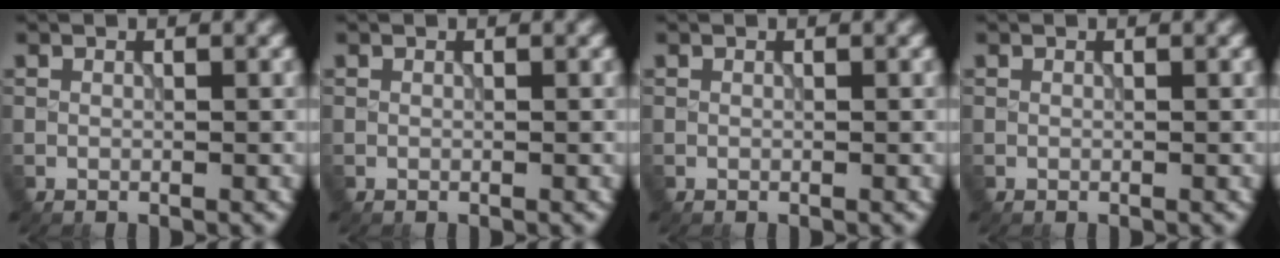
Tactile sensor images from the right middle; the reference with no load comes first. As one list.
[{"total": 0.0}, {"total": 0.0}, {"total": 0.0}]